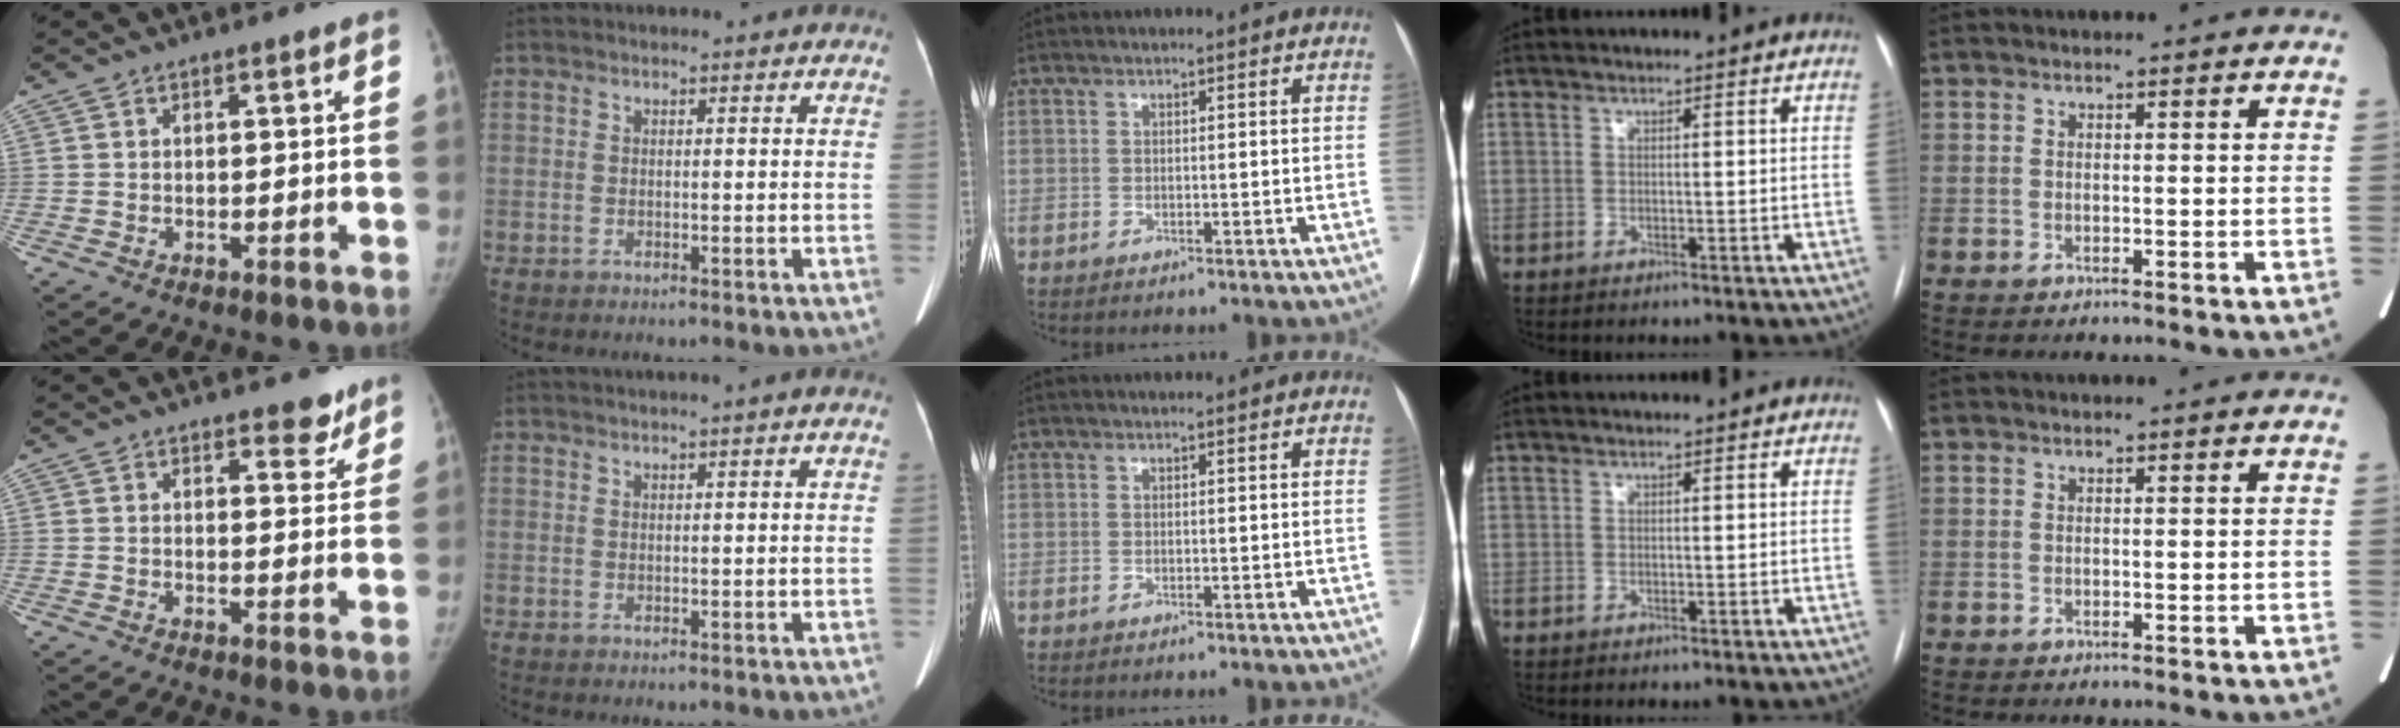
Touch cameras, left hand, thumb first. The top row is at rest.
{"thumb": {"total": 3.9, "force": [3.0, 1.9, 1.7], "torque": [0.010, -0.019, 0.039]}, "index": {"total": 0.8, "force": [0.3, -0.2, 0.8], "torque": [-0.013, 0.004, 0.008]}}